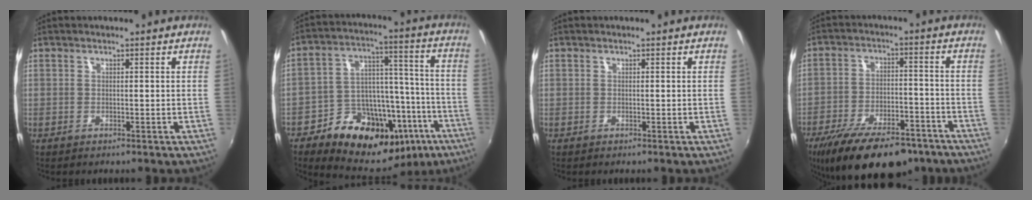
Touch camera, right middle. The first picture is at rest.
{"total": 22.7, "force": [-12.9, 14.2, 12.2], "torque": [-0.218, 0.036, -0.169]}
{"total": 0.0}
{"total": 21.3, "force": [-15.8, 8.5, 11.5], "torque": [-0.221, -0.024, -0.230]}